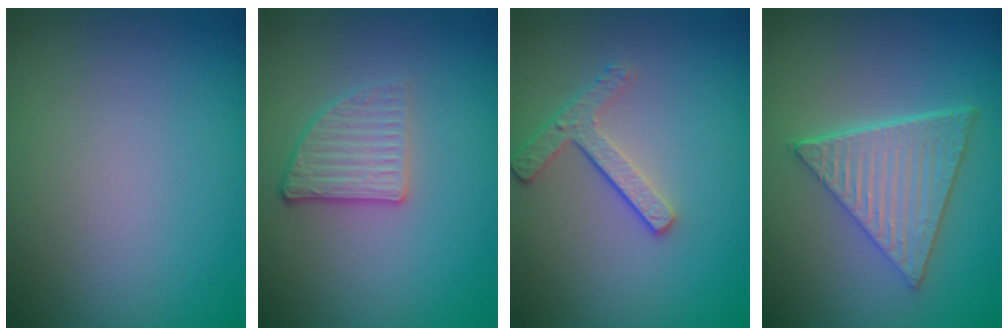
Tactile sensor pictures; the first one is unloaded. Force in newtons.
{"total": 2.8, "press": 2.3, "slide": 1.6}
{"total": 2.6, "press": 2.2, "slide": 1.3}
{"total": 6.4, "press": 4.6, "slide": 4.3}